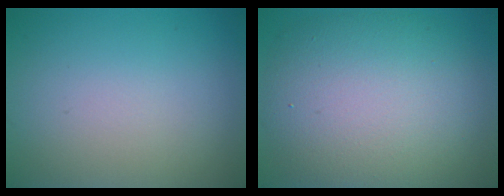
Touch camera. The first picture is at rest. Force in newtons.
{"total": 10.9, "press": 10.9, "slide": 0.6}